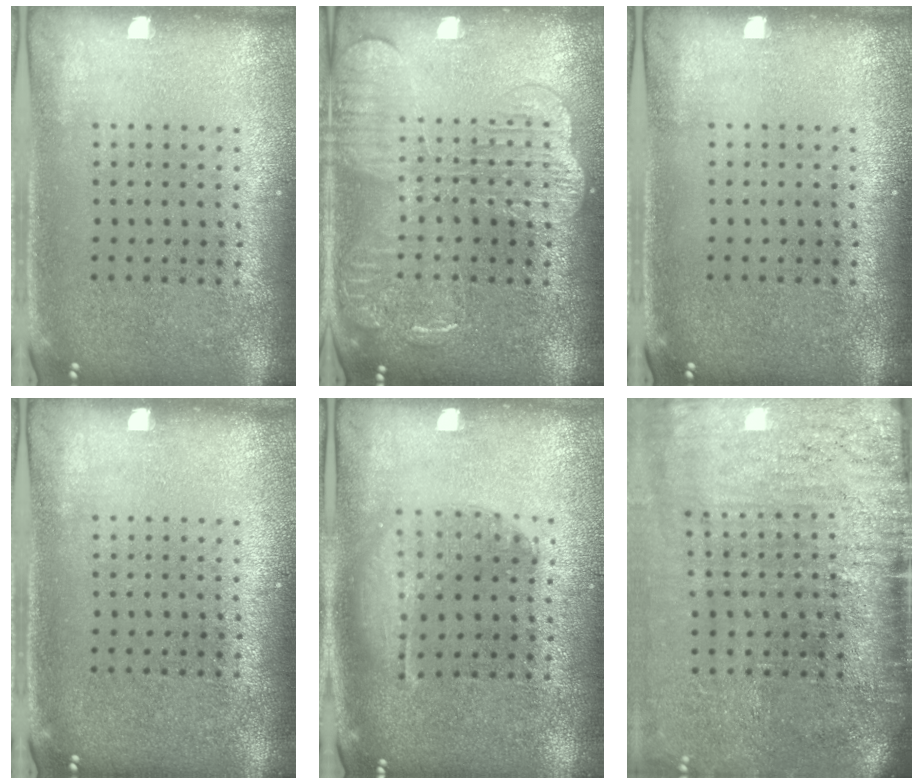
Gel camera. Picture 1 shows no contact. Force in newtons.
{"total": 3.9, "press": 3.9, "slide": 0.6}
{"total": 0.0}
{"total": 0.0}
{"total": 1.4, "press": 1.4, "slide": 0.4}
{"total": 4.4, "press": 3.5, "slide": 2.5}